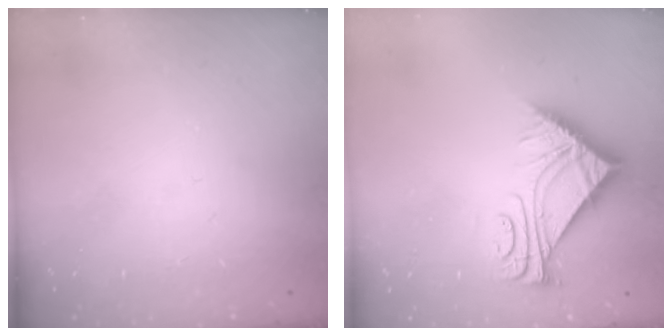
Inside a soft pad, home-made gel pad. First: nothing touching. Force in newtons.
{"total": 9.4, "press": 9.4, "slide": 0.2}